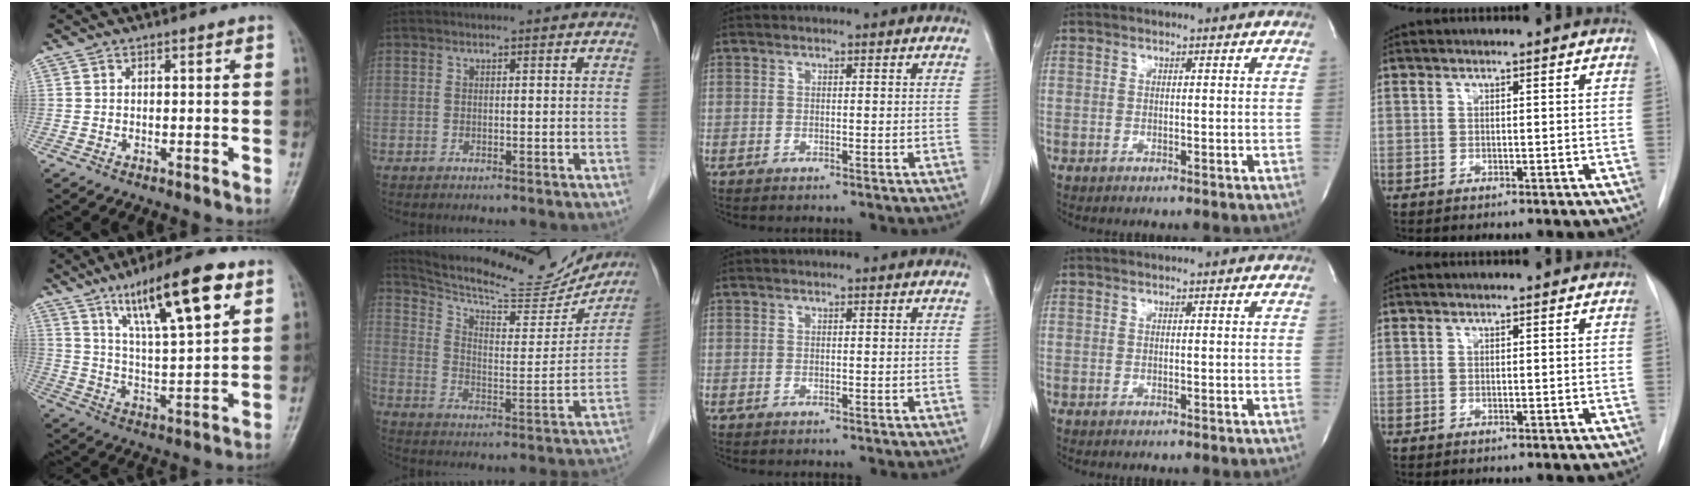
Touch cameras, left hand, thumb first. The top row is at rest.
{"thumb": {"total": 17.1, "force": [8.8, 3.9, 14.1], "torque": [-0.221, -0.028, 0.151]}, "index": {"total": 20.8, "force": [19.5, 3.2, 6.4], "torque": [-0.107, -0.030, 0.275]}}